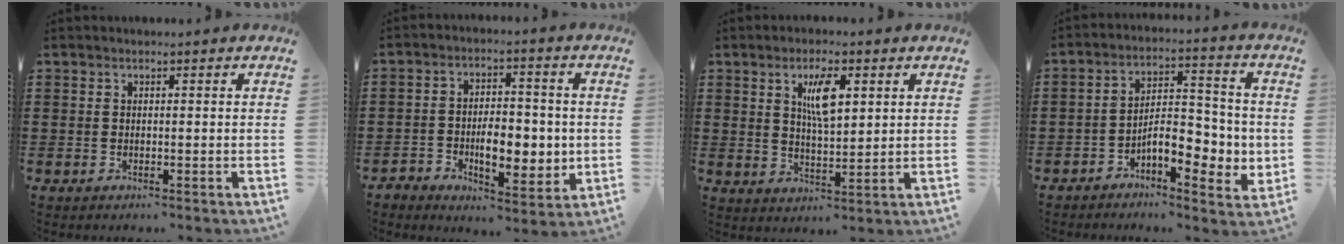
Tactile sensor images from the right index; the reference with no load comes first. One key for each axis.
{"total": 6.8, "fx": -1.3, "fy": 4.4, "fz": 5.0, "tx": -0.081, "ty": 0.002, "tz": -0.025}
{"total": 6.1, "fx": 2.3, "fy": 2.1, "fz": 5.2, "tx": -0.094, "ty": 0.001, "tz": 0.035}
{"total": 7.3, "fx": -2.5, "fy": 3.6, "fz": 5.8, "tx": -0.087, "ty": 0.000, "tz": -0.049}